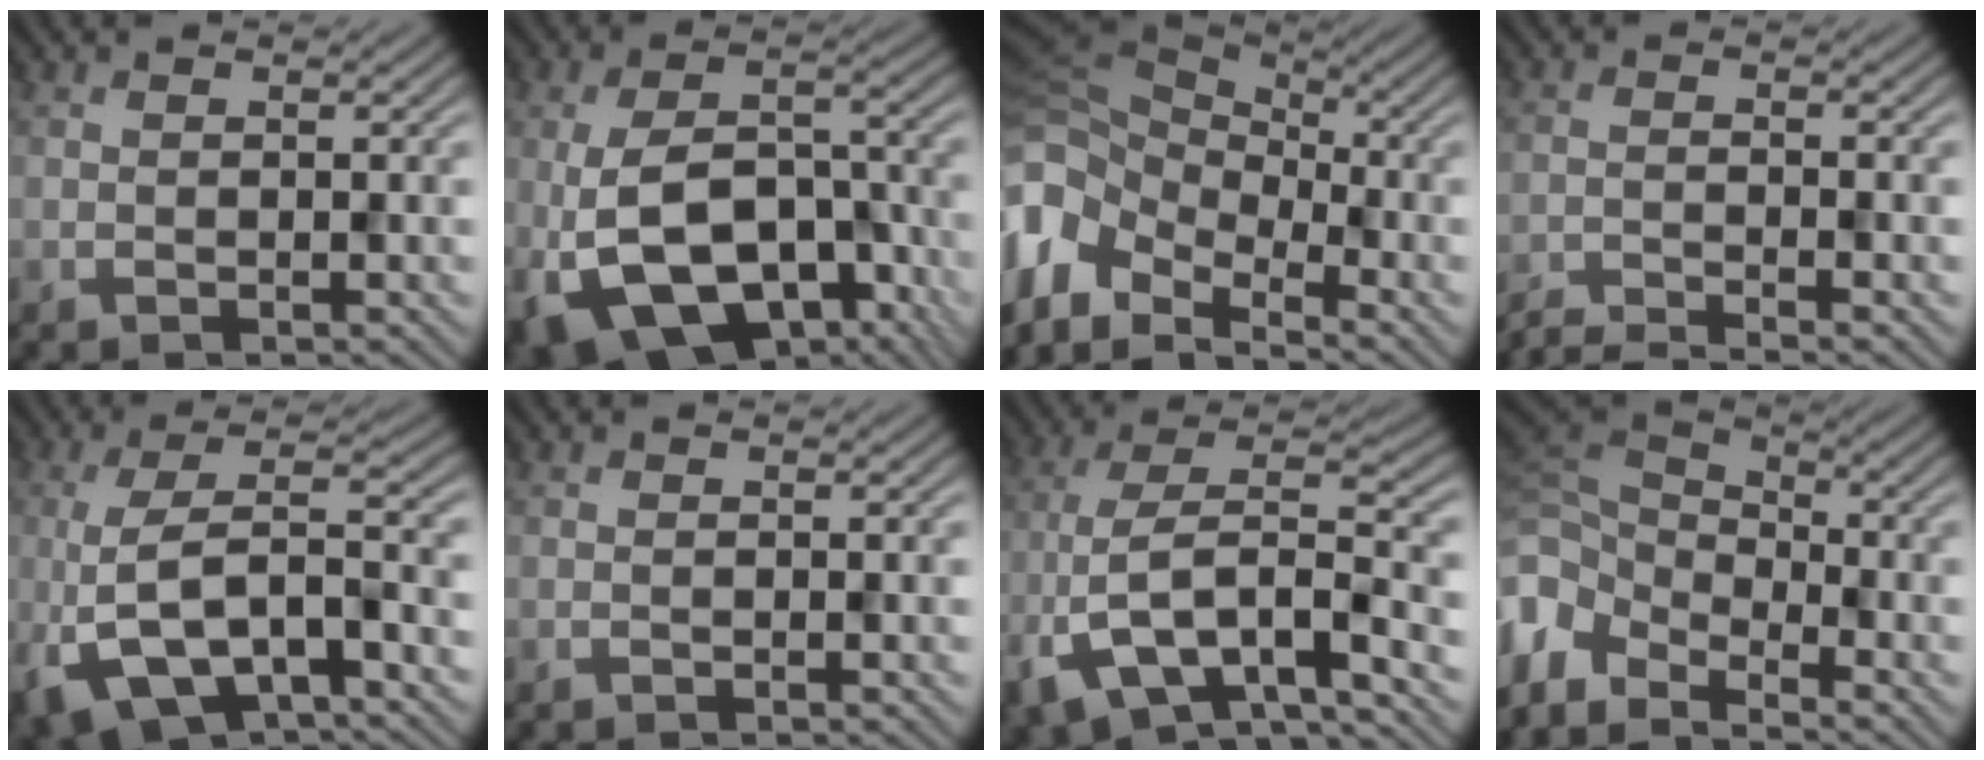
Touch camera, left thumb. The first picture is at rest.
{"total": 15.3, "force": [-6.4, 8.1, 11.2], "torque": [-0.207, -0.020, -0.106]}
{"total": 10.9, "force": [-5.1, 7.0, 6.6], "torque": [-0.194, -0.024, -0.080]}
{"total": 4.3, "force": [-3.8, 0.3, 2.0], "torque": [-0.036, -0.003, -0.080]}
{"total": 11.2, "force": [-4.5, 3.9, 9.5], "torque": [-0.187, -0.006, -0.081]}
{"total": 0.0}
{"total": 12.0, "force": [-6.1, 4.4, 9.4], "torque": [-0.185, -0.009, -0.118]}
{"total": 8.6, "force": [-4.6, 4.9, 5.3], "torque": [-0.147, -0.008, -0.092]}